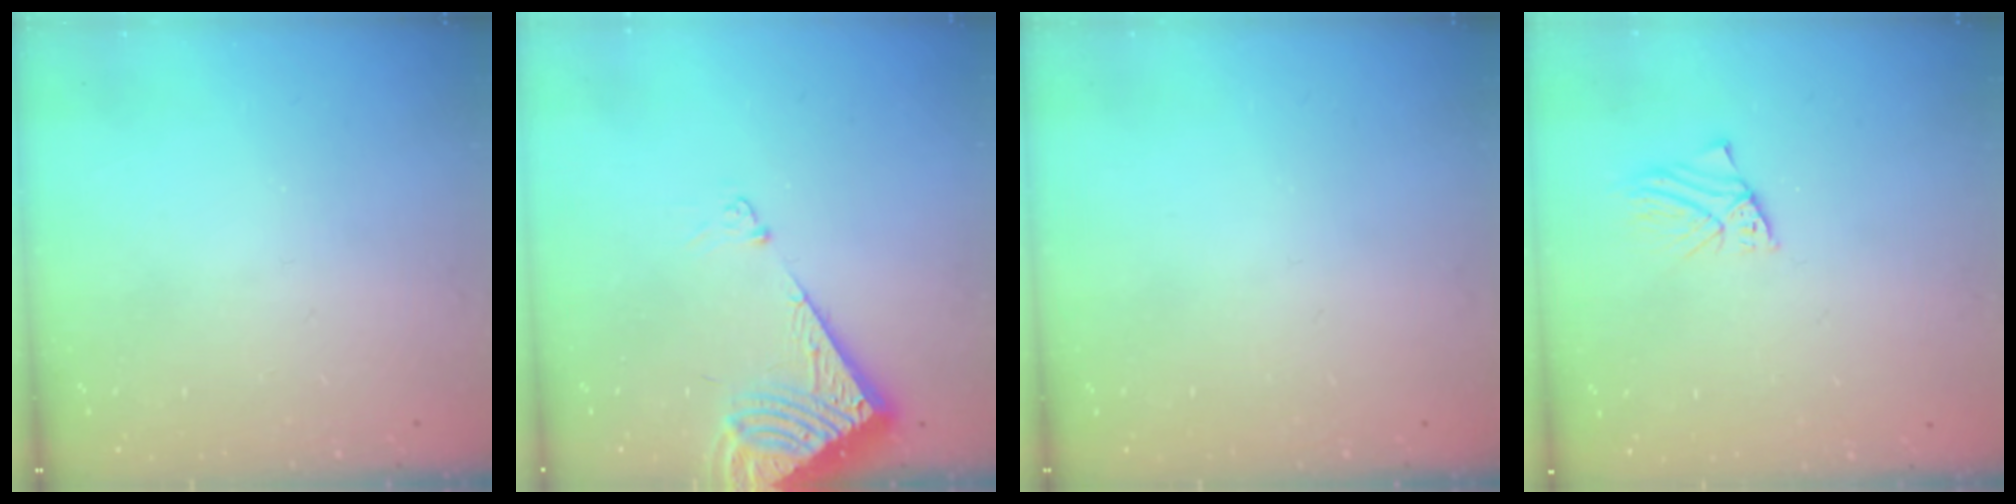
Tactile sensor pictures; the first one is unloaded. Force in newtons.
{"total": 7.7, "press": 7.7, "slide": 0.7}
{"total": 0.0}
{"total": 1.4, "press": 1.4, "slide": 0.1}